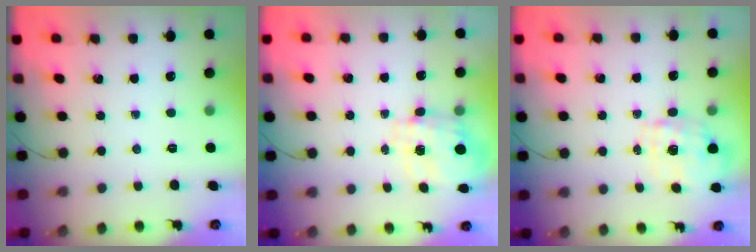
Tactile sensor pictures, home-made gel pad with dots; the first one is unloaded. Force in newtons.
{"total": 3.5, "press": 3.3, "slide": 1.0}
{"total": 1.5, "press": 1.5, "slide": 0.5}